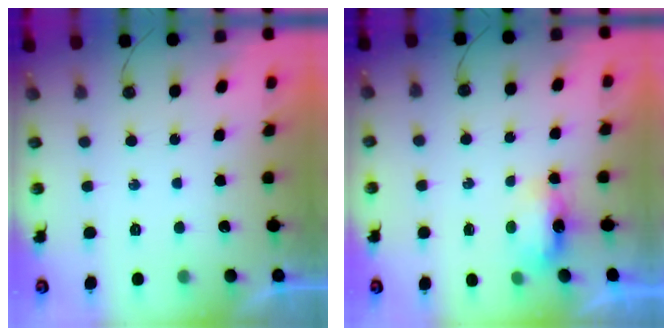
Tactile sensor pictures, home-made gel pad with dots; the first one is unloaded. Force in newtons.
{"total": 5.0, "press": 5.0, "slide": 0.6}